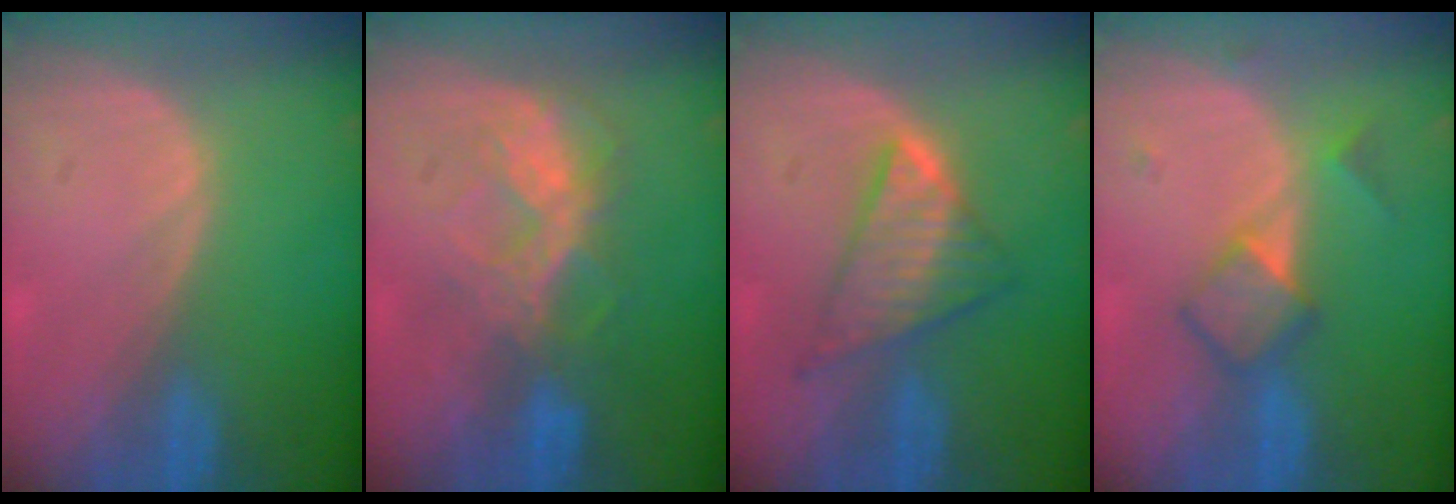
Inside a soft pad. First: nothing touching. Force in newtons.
{"total": 6.5, "press": 6.5, "slide": 0.4}
{"total": 6.4, "press": 6.4, "slide": 0.1}
{"total": 4.9, "press": 4.7, "slide": 1.4}